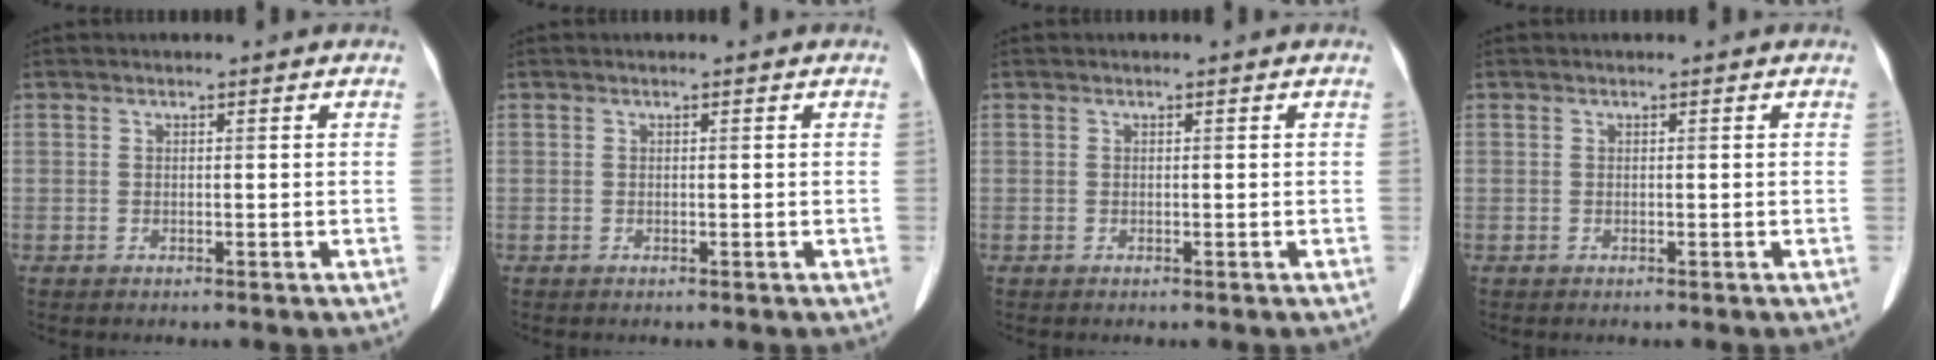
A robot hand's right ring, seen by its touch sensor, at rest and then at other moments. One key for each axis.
{"total": 0.0}
{"total": 0.0}
{"total": 0.0}